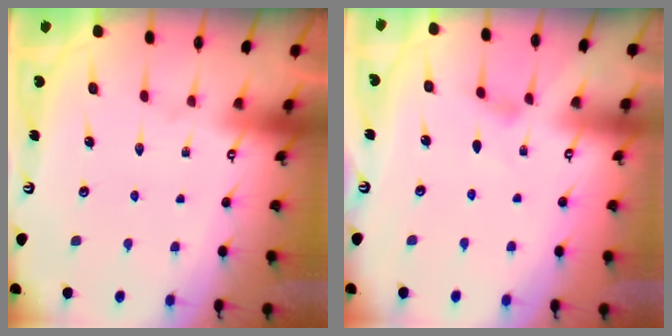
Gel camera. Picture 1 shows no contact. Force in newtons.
{"total": 1.8, "press": 1.7, "slide": 0.4}